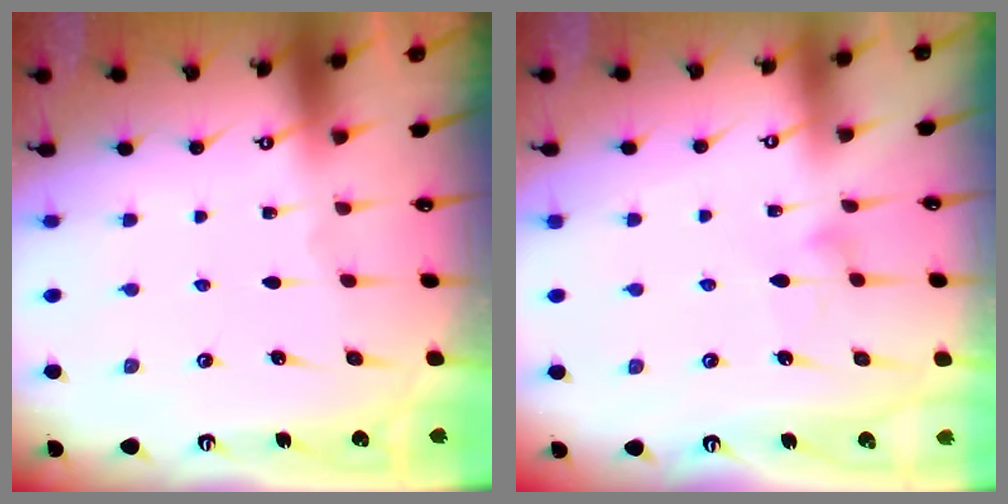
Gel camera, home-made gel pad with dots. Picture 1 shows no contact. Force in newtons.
{"total": 5.4, "press": 5.4, "slide": 0.4}